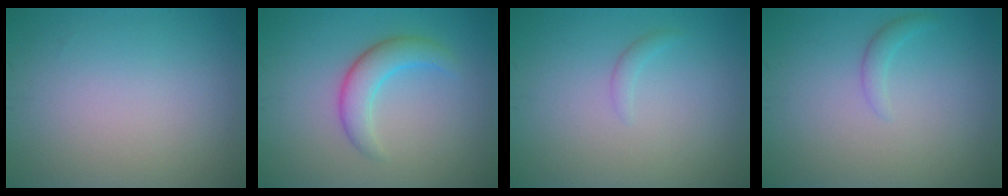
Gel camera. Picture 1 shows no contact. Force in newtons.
{"total": 3.4, "press": 3.4, "slide": 0.3}
{"total": 0.8, "press": 0.8, "slide": 0.0}
{"total": 1.1, "press": 1.1, "slide": 0.1}